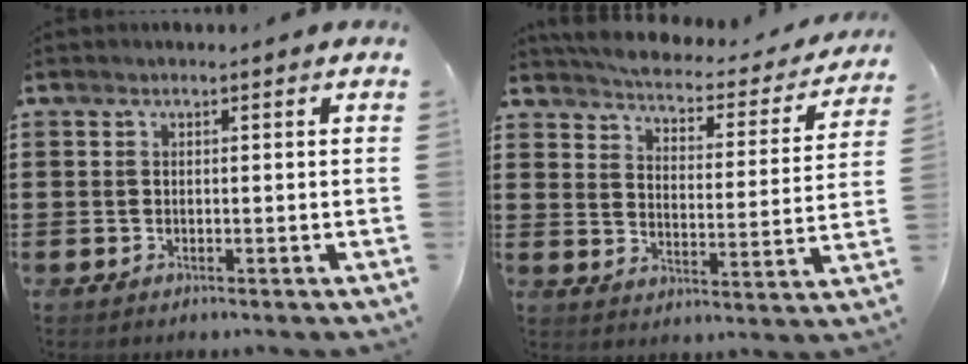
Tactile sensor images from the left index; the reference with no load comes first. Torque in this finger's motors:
{"motor_torque": [-0.95, -1.19, -0.21, 0.00]}